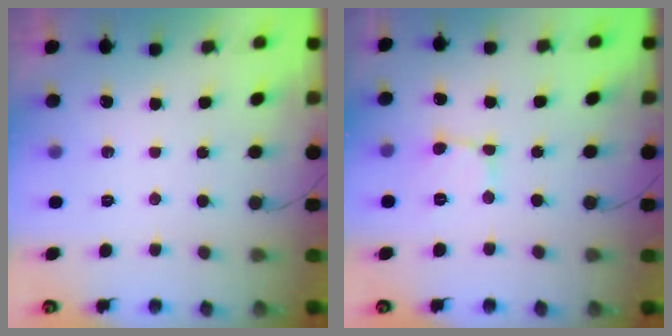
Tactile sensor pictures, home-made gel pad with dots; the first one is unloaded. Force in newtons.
{"total": 2.1, "press": 2.1, "slide": 0.2}